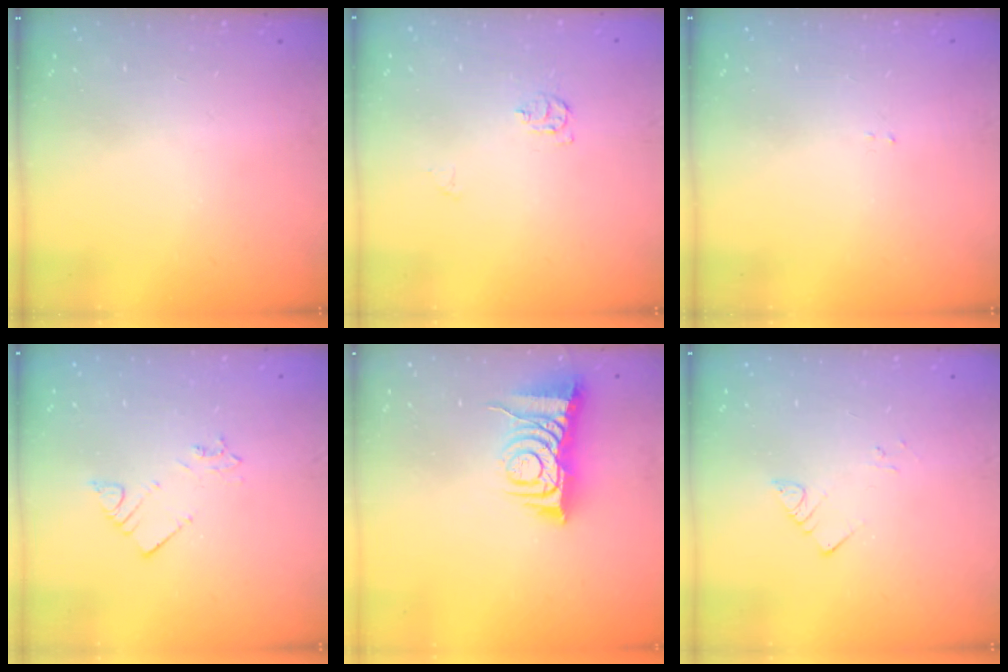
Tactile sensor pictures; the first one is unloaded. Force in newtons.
{"total": 5.8, "press": 5.8, "slide": 0.6}
{"total": 1.5, "press": 1.5, "slide": 0.2}
{"total": 2.8, "press": 2.8, "slide": 0.1}
{"total": 8.7, "press": 8.7, "slide": 1.0}
{"total": 2.9, "press": 2.9, "slide": 0.2}